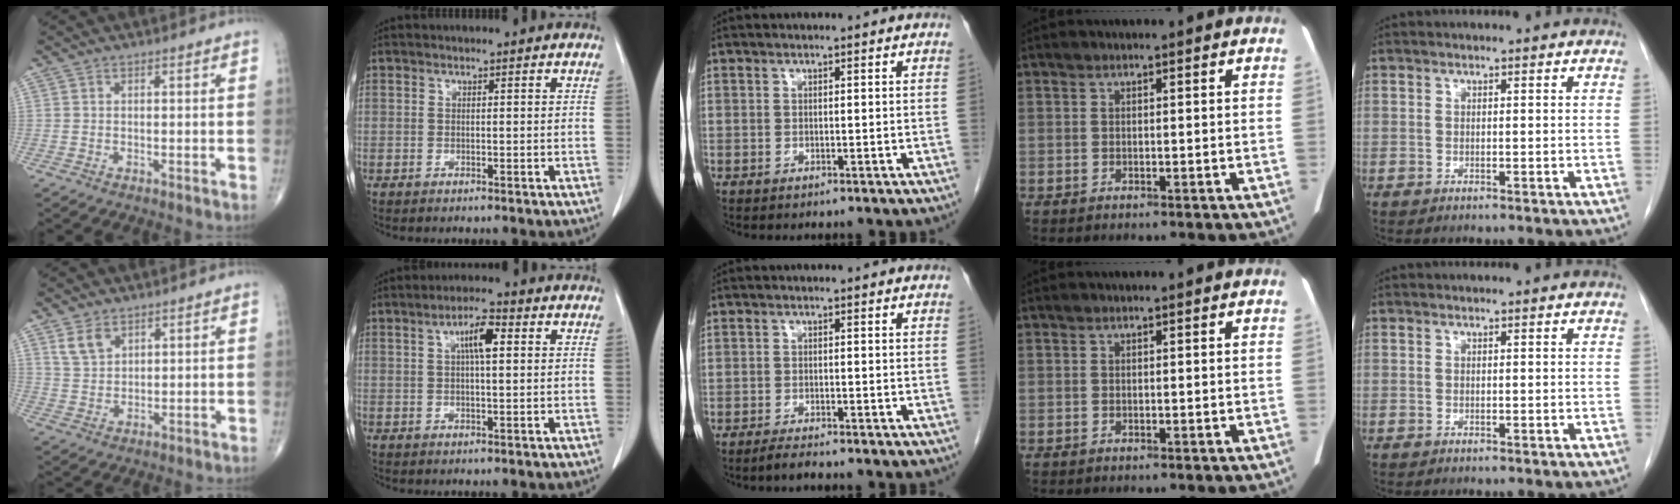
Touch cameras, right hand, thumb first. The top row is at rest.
{"thumb": {"total": 4.4, "force": [2.7, 2.7, 2.2], "torque": [-0.033, -0.013, 0.061]}, "index": {"total": 4.9, "force": [1.4, 0.9, 4.6], "torque": [-0.084, 0.010, 0.023]}, "middle": {"total": 1.7, "force": [-1.5, -0.1, 0.7], "torque": [-0.025, -0.007, -0.028]}}